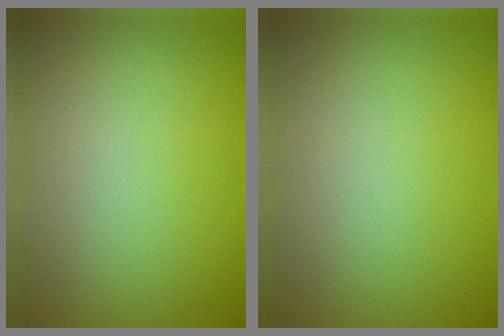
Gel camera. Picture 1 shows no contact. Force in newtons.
{"total": 0.0}